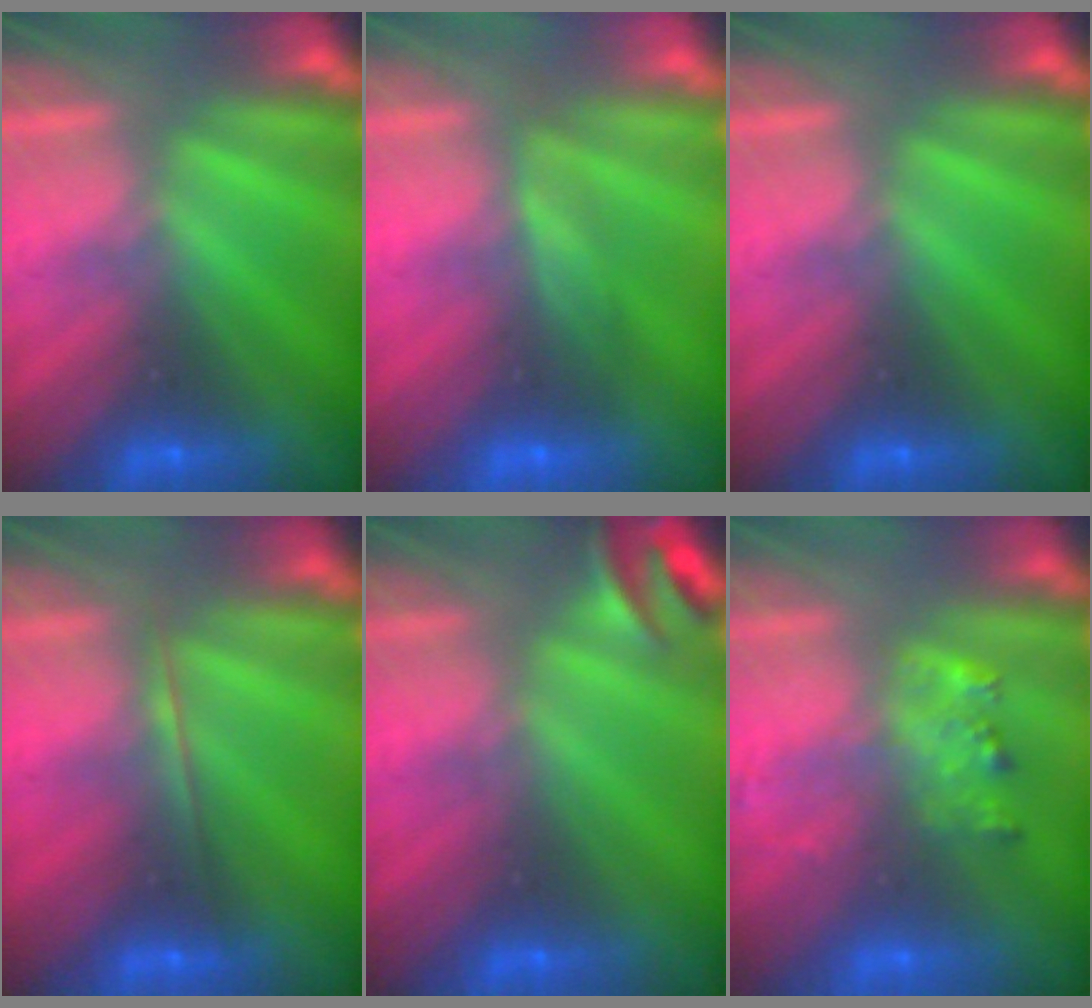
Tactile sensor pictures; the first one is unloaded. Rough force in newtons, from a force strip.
{"total": 1.7}
{"total": 0.0}
{"total": 1.8}
{"total": 2.7}
{"total": 2.1}